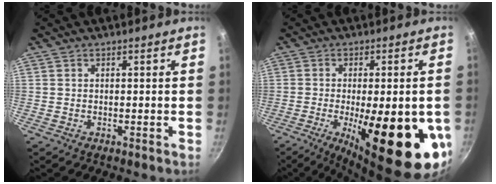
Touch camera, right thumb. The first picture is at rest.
{"total": 23.4, "force": [-5.6, 7.7, 21.4], "torque": [-0.276, -0.015, -0.069]}